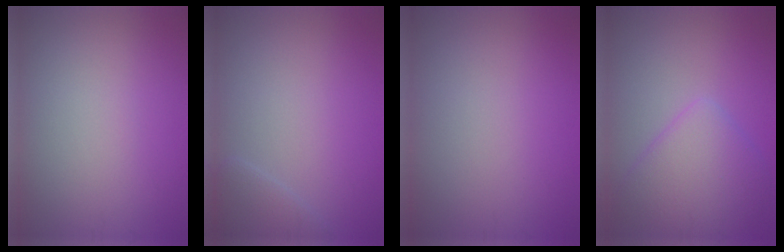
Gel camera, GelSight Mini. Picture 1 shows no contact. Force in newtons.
{"total": 1.4, "press": 1.4, "slide": 0.1}
{"total": 0.0}
{"total": 4.9, "press": 4.9, "slide": 0.2}